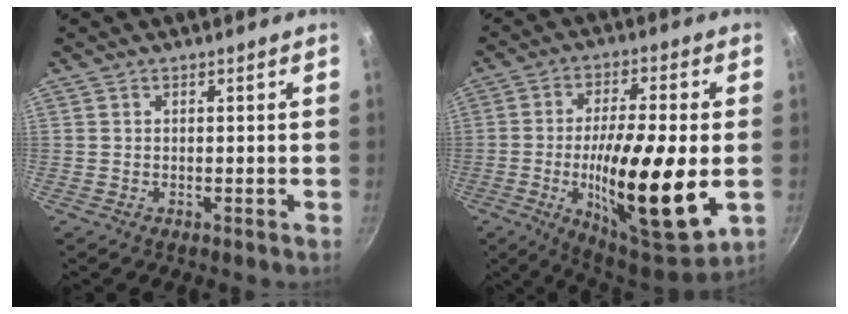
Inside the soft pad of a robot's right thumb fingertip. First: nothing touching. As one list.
[{"total": 21.8, "force": [-3.5, 5.9, 20.7], "torque": [-0.339, 0.001, -0.056]}]